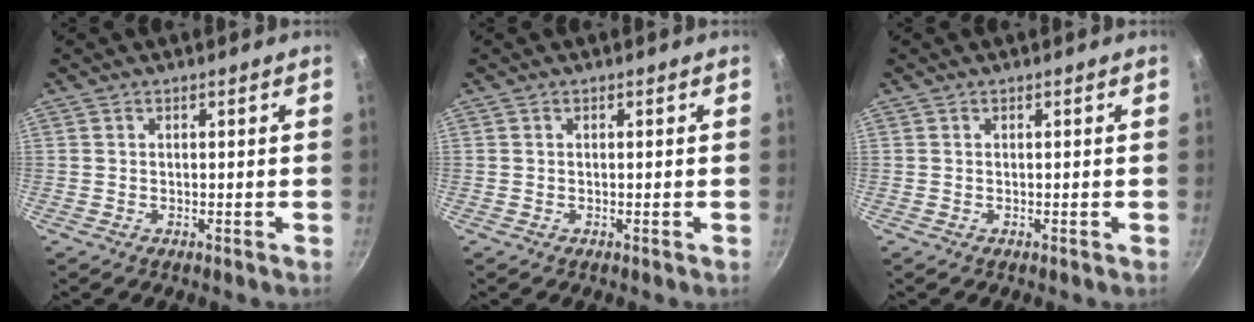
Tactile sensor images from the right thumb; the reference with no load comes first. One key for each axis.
{"total": 0.0}
{"total": 0.0}